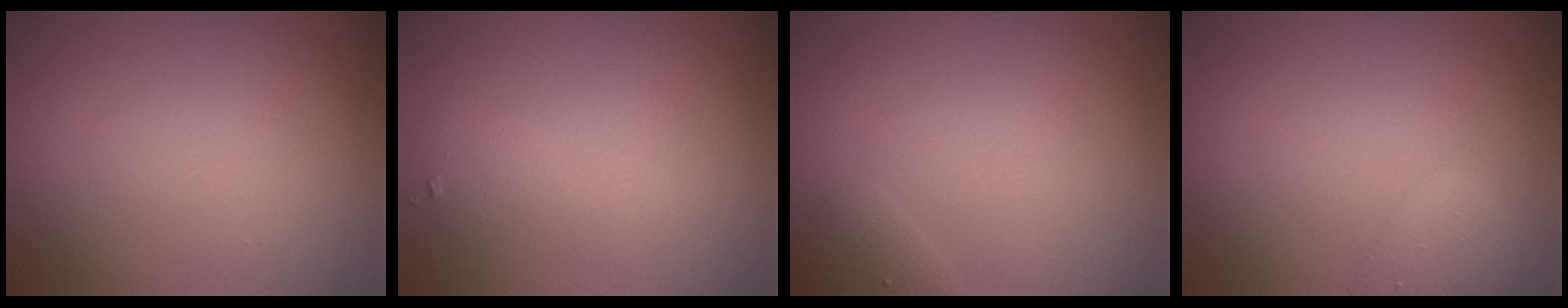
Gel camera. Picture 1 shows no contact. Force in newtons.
{"total": 2.0, "press": 2.0, "slide": 0.1}
{"total": 1.3, "press": 1.3, "slide": 0.2}
{"total": 1.9, "press": 1.9, "slide": 0.1}